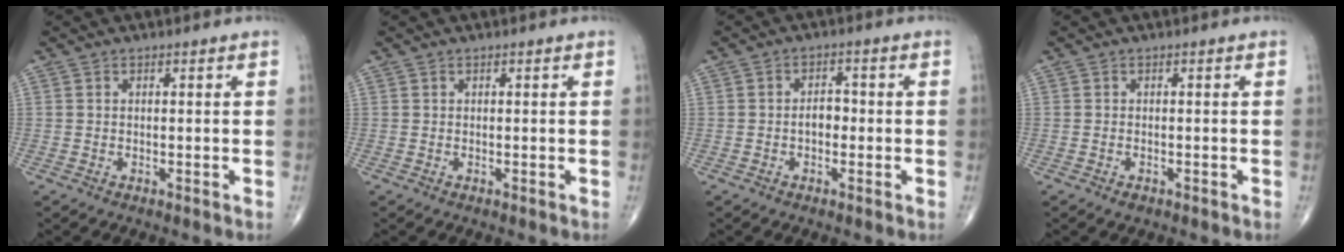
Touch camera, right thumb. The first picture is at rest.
{"total": 0.0}
{"total": 2.9, "force": [-0.7, 1.9, 2.1], "torque": [-0.021, 0.012, -0.016]}
{"total": 1.0, "force": [-0.7, 0.6, 0.5], "torque": [-0.009, 0.003, -0.008]}